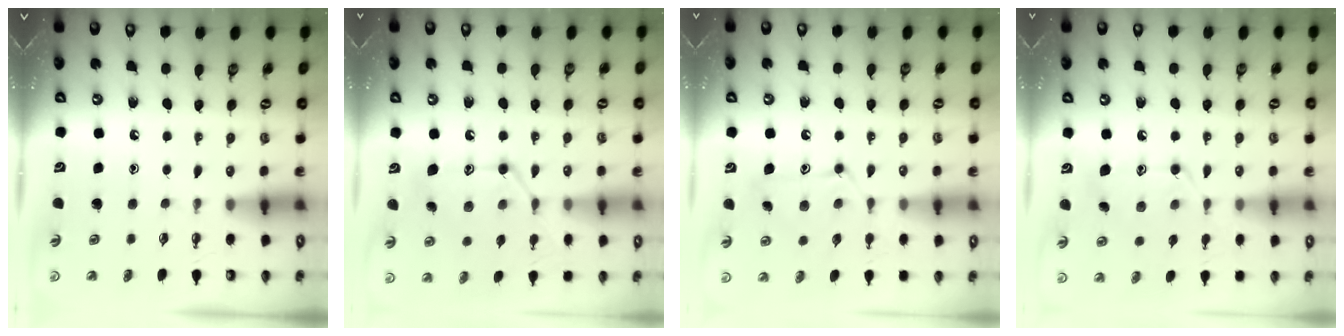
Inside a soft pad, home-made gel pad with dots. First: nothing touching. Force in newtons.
{"total": 13.5, "press": 13.5, "slide": 0.8}
{"total": 11.8, "press": 11.8, "slide": 0.2}
{"total": 12.2, "press": 12.2, "slide": 0.3}